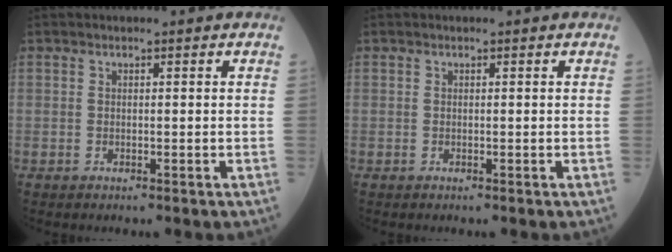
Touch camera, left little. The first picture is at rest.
{"total": 0.0}